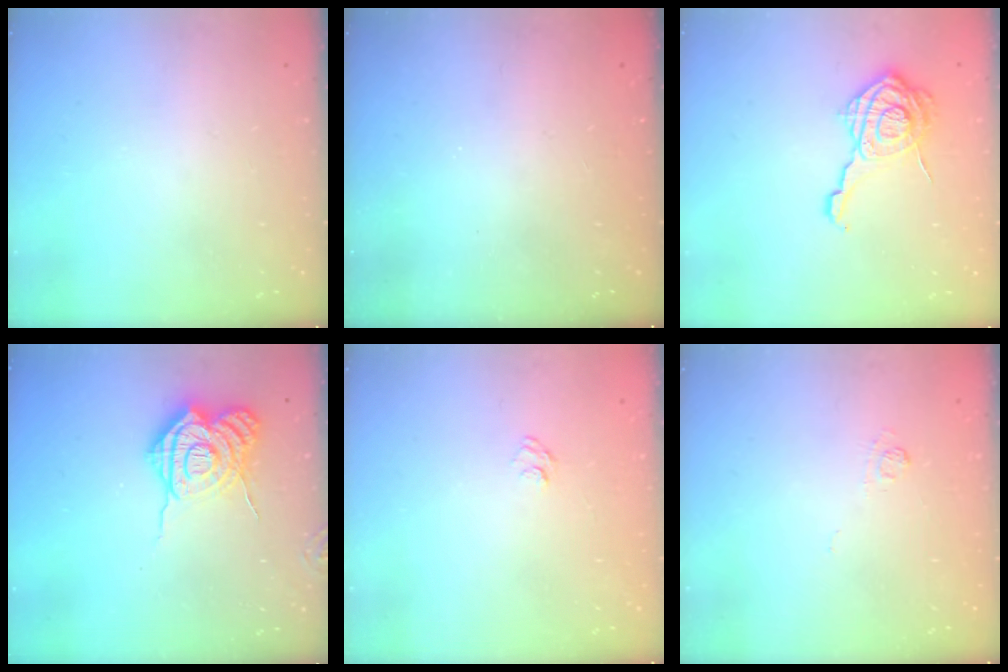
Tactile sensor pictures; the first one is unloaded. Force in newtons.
{"total": 2.3, "press": 2.2, "slide": 0.8}
{"total": 14.0, "press": 13.9, "slide": 0.7}
{"total": 15.9, "press": 15.9, "slide": 1.5}
{"total": 5.0, "press": 4.9, "slide": 1.0}
{"total": 6.6, "press": 6.5, "slide": 1.3}